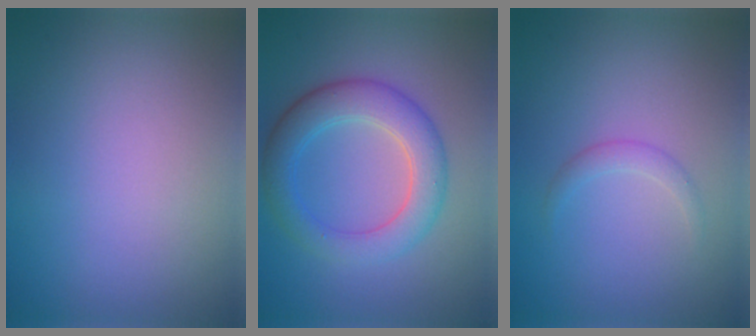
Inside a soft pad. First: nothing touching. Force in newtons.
{"total": 5.3, "press": 5.3, "slide": 0.1}
{"total": 1.2, "press": 1.2, "slide": 0.0}